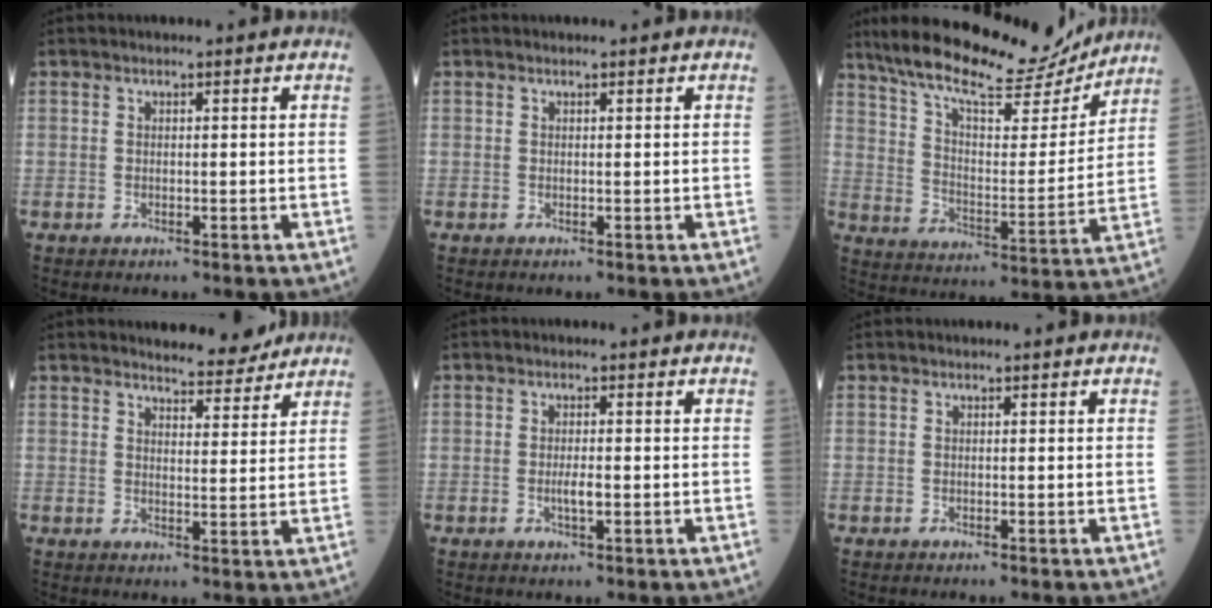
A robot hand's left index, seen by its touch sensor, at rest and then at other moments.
{"total": 0.0}
{"total": 20.4, "force": [17.5, 4.4, 9.5], "torque": [-0.163, 0.007, 0.270]}
{"total": 5.8, "force": [5.6, 1.1, 1.1], "torque": [-0.022, -0.006, 0.072]}
{"total": 2.0, "force": [-0.5, 0.4, 1.8], "torque": [-0.037, -0.001, -0.009]}
{"total": 0.0}